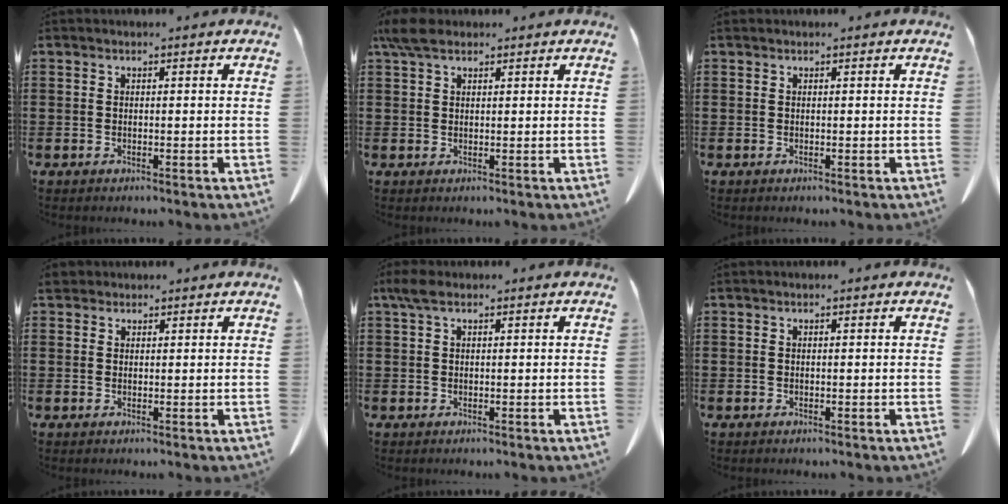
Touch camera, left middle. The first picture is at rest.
{"total": 3.7, "force": [2.5, 1.7, 2.2], "torque": [-0.053, 0.007, 0.048]}
{"total": 0.0}
{"total": 1.9, "force": [1.6, 0.9, 0.5], "torque": [-0.017, 0.005, 0.033]}
{"total": 2.2, "force": [0.8, 1.1, 1.7], "torque": [-0.038, 0.005, 0.015]}
{"total": 0.0}